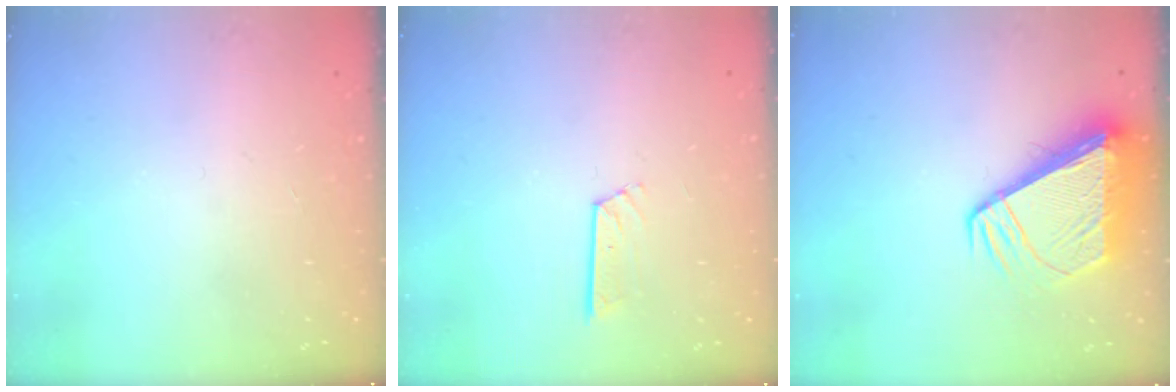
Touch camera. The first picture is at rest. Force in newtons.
{"total": 6.4, "press": 6.4, "slide": 0.2}
{"total": 10.0, "press": 9.9, "slide": 1.1}